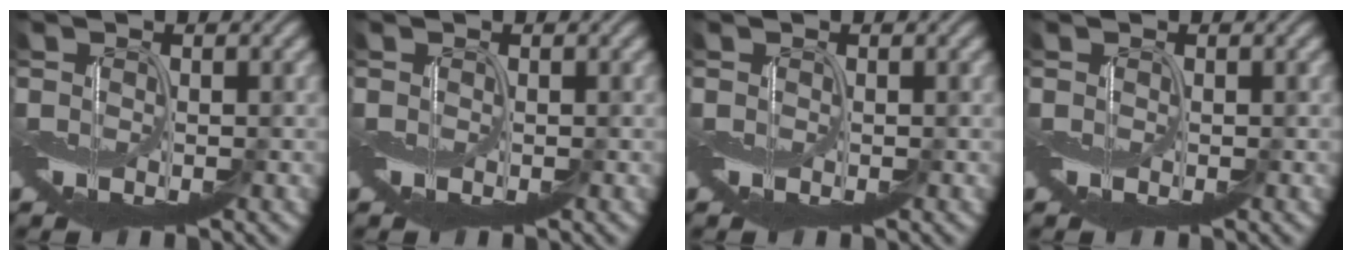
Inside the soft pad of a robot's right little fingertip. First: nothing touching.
{"total": 0.0}
{"total": 0.0}
{"total": 0.0}